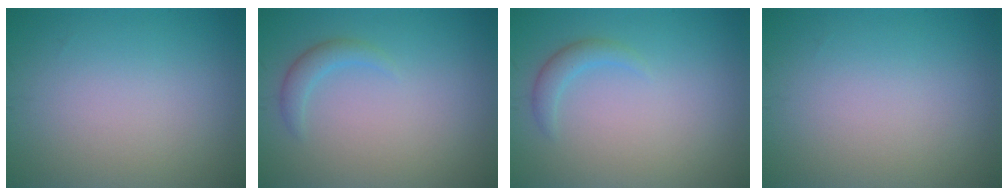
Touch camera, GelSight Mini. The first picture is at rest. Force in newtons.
{"total": 1.5, "press": 1.5, "slide": 0.1}
{"total": 1.5, "press": 1.5, "slide": 0.1}
{"total": 0.0}